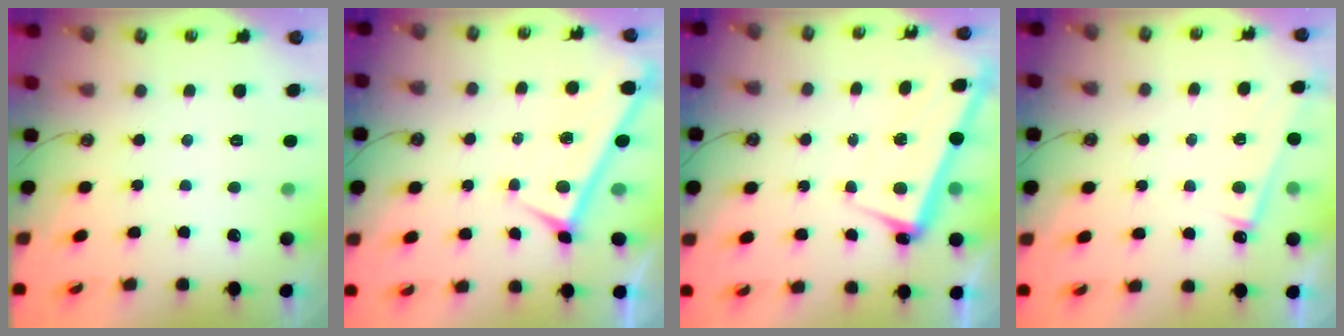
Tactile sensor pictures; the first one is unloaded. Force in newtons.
{"total": 0.0}
{"total": 2.2, "press": 2.1, "slide": 0.8}
{"total": 4.5, "press": 4.5, "slide": 0.3}